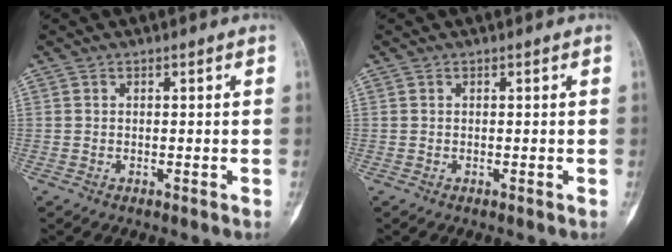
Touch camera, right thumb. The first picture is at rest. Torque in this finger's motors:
{"motor_torque": [0.00, 0.00, 0.04, -0.04, 0.00]}